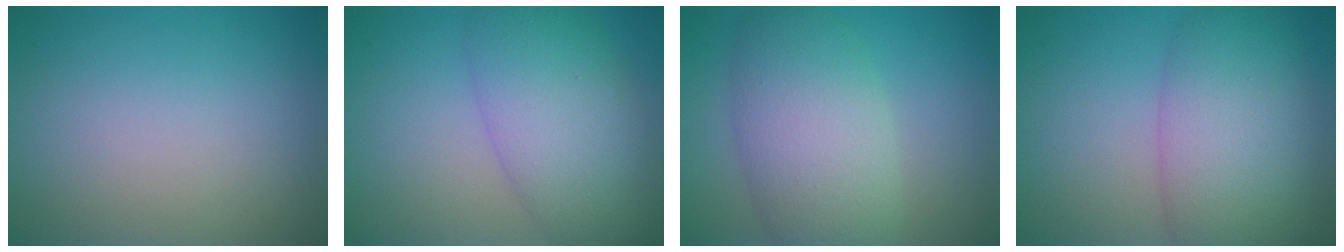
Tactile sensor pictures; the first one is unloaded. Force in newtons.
{"total": 7.5, "press": 7.5, "slide": 0.3}
{"total": 7.3, "press": 7.3, "slide": 0.5}
{"total": 7.6, "press": 7.6, "slide": 0.2}